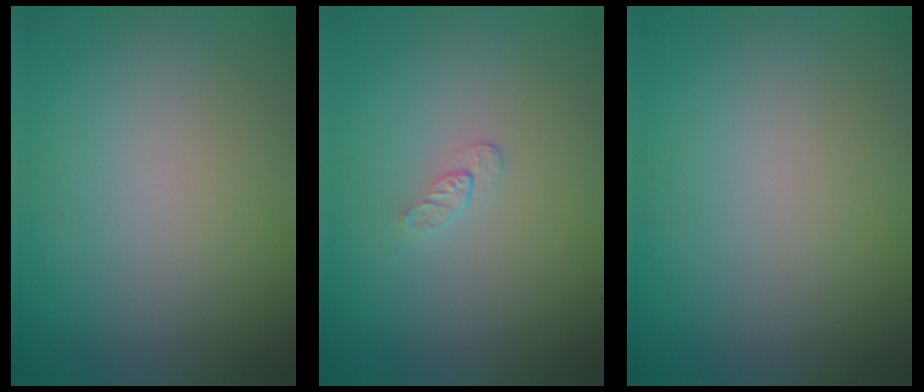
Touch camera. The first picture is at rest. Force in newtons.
{"total": 0.8, "press": 0.5, "slide": 0.7}
{"total": 0.0}